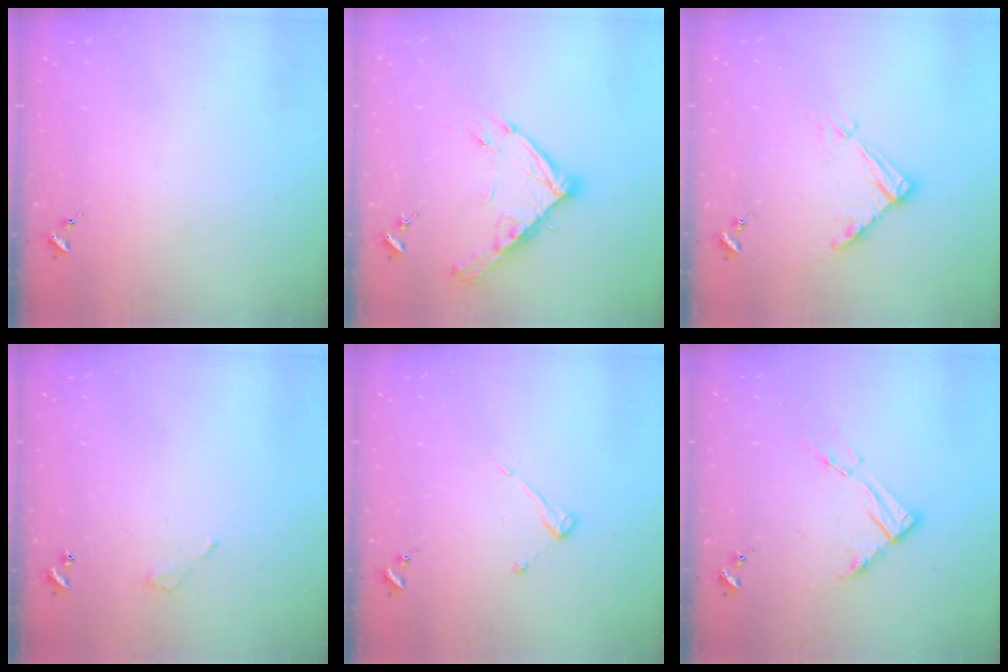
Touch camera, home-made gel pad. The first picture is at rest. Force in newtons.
{"total": 13.3, "press": 13.2, "slide": 1.2}
{"total": 9.8, "press": 9.8, "slide": 1.0}
{"total": 3.1, "press": 3.0, "slide": 0.3}
{"total": 3.9, "press": 3.9, "slide": 0.4}
{"total": 8.6, "press": 8.5, "slide": 0.9}